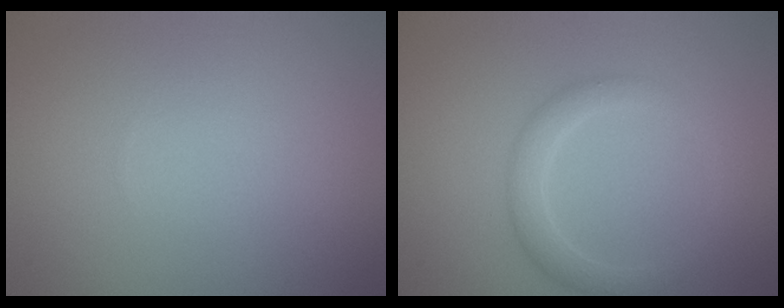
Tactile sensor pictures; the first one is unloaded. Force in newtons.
{"total": 2.3, "press": 2.3, "slide": 0.0}